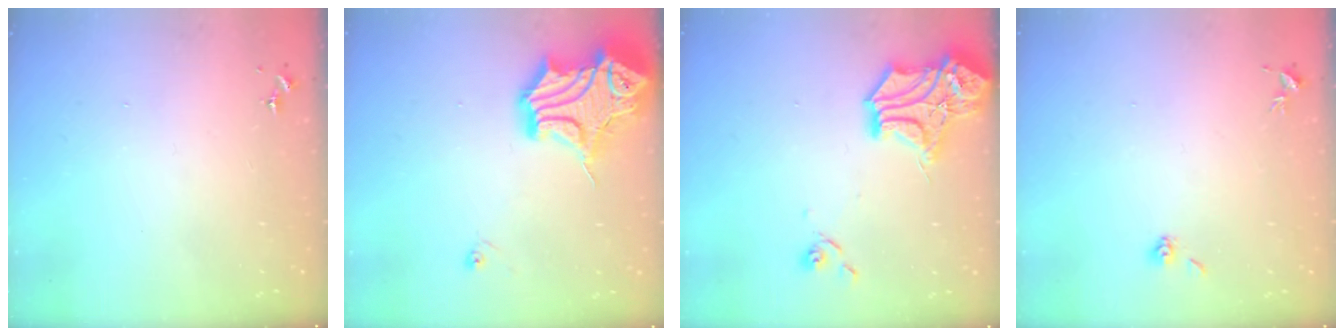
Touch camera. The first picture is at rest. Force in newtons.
{"total": 20.1, "press": 20.0, "slide": 2.2}
{"total": 16.6, "press": 16.4, "slide": 2.4}
{"total": 3.9, "press": 3.7, "slide": 1.3}